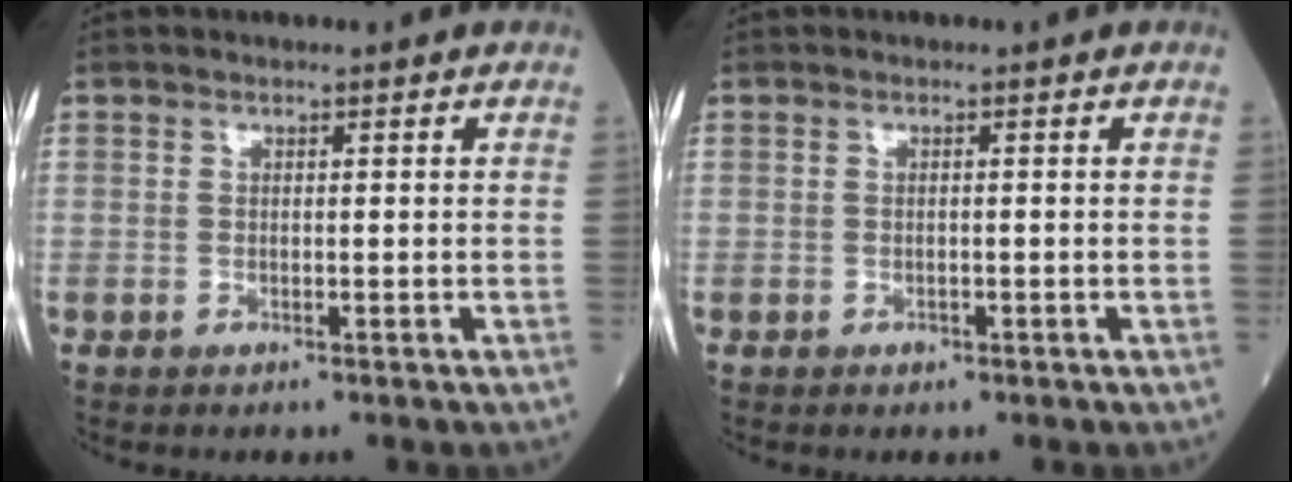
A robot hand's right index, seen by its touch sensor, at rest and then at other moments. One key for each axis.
{"total": 0.5, "fx": -0.3, "fy": 0.3, "fz": 0.2, "tx": -0.002, "ty": 0.001, "tz": -0.004}